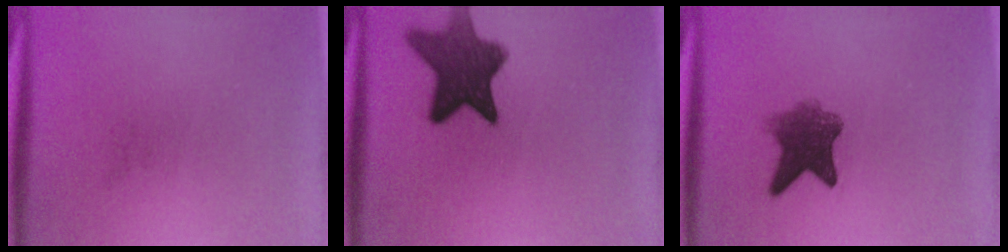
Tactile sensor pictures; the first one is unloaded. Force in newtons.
{"total": 10.5}
{"total": 6.3}